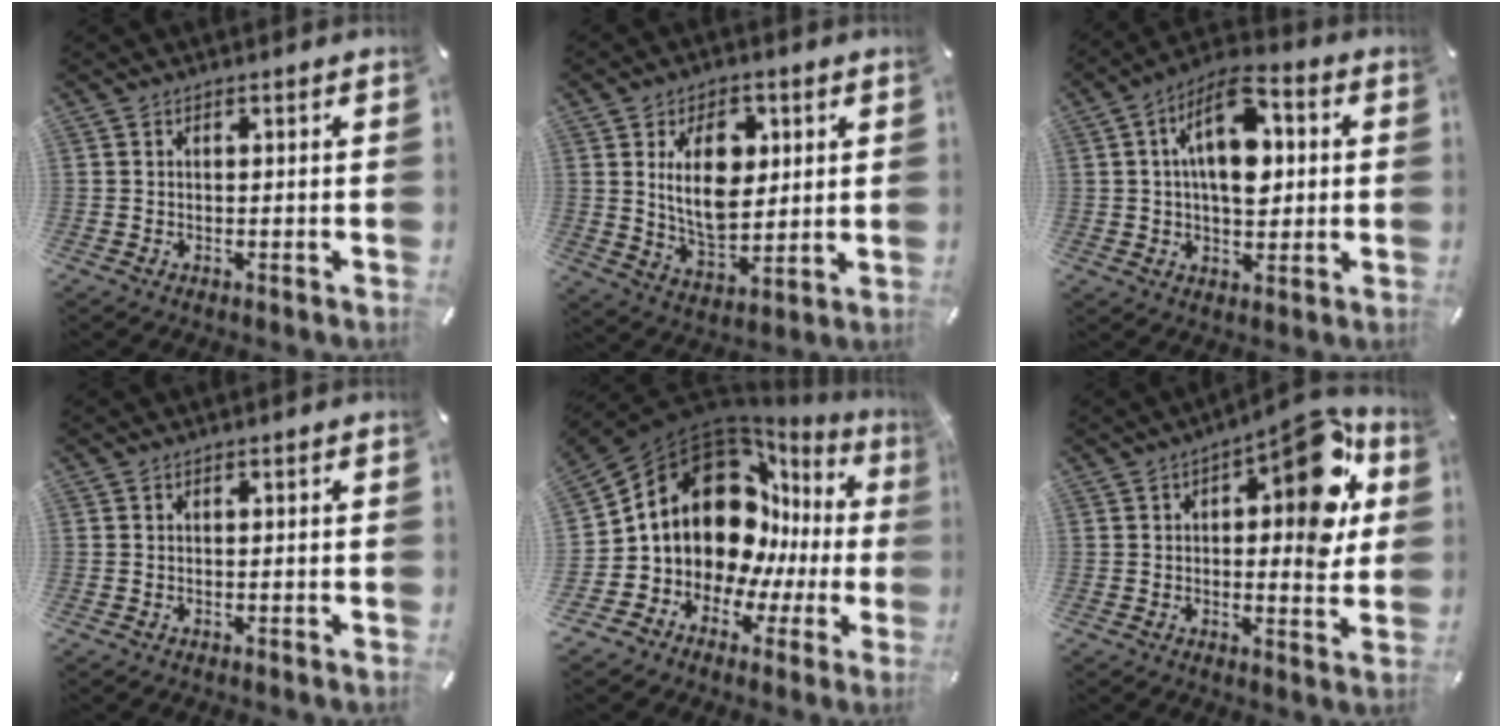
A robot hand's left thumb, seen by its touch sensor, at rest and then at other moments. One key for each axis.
{"total": 14.0, "fx": 3.6, "fy": 9.1, "fz": 10.1, "tx": -0.189, "ty": -0.002, "tz": 0.060}
{"total": 14.1, "fx": 2.9, "fy": 8.3, "fz": 11.0, "tx": -0.186, "ty": -0.014, "tz": 0.049}
{"total": 0.0}
{"total": 18.0, "fx": 5.4, "fy": 13.7, "fz": 10.4, "tx": -0.180, "ty": -0.066, "tz": 0.101}
{"total": 16.1, "fx": 6.2, "fy": 7.2, "fz": 13.0, "tx": -0.143, "ty": -0.046, "tz": 0.095}